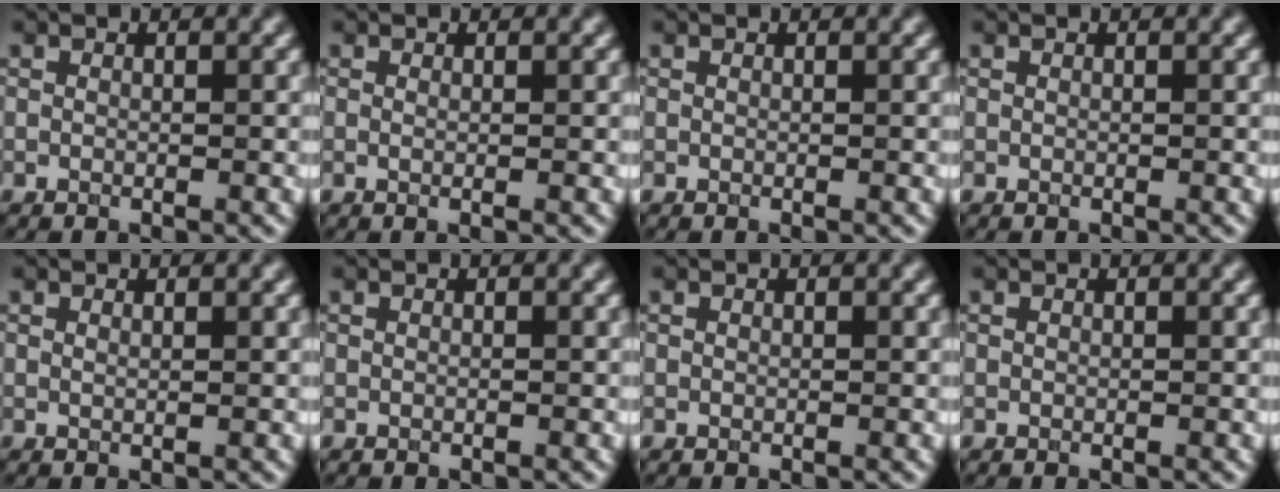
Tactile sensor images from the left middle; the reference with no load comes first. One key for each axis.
{"total": 0.9, "fx": 0.0, "fy": 0.2, "fz": 0.8, "tx": -0.013, "ty": -0.004, "tz": -0.005}
{"total": 0.0}
{"total": 0.0}
{"total": 0.7, "fx": 0.5, "fy": 0.2, "fz": 0.5, "tx": -0.005, "ty": -0.002, "tz": 0.003}
{"total": 0.0}
{"total": 0.0}
{"total": 0.0}